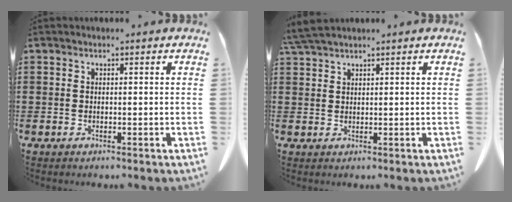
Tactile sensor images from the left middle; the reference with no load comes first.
{"total": 3.0, "force": [2.7, 0.2, 1.4], "torque": [-0.042, -0.004, 0.051]}